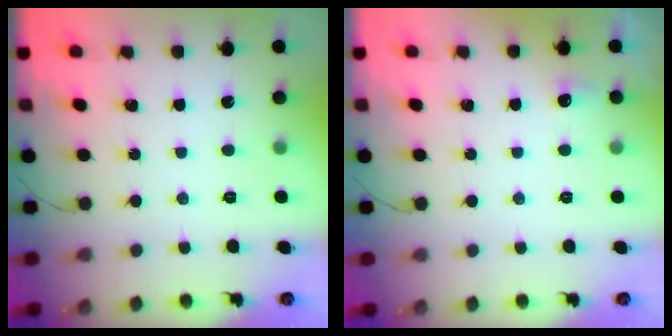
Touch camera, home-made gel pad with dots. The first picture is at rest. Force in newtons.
{"total": 4.0, "press": 3.6, "slide": 1.8}